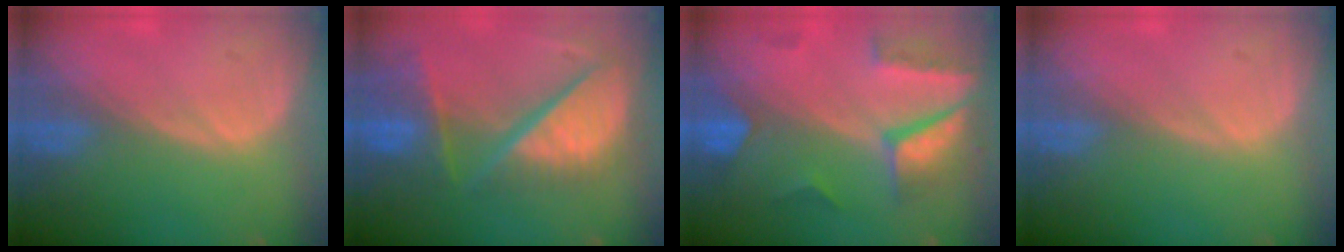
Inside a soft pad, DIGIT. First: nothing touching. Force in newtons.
{"total": 11.8, "press": 9.8, "slide": 6.5}
{"total": 8.7, "press": 7.8, "slide": 3.9}
{"total": 0.0}